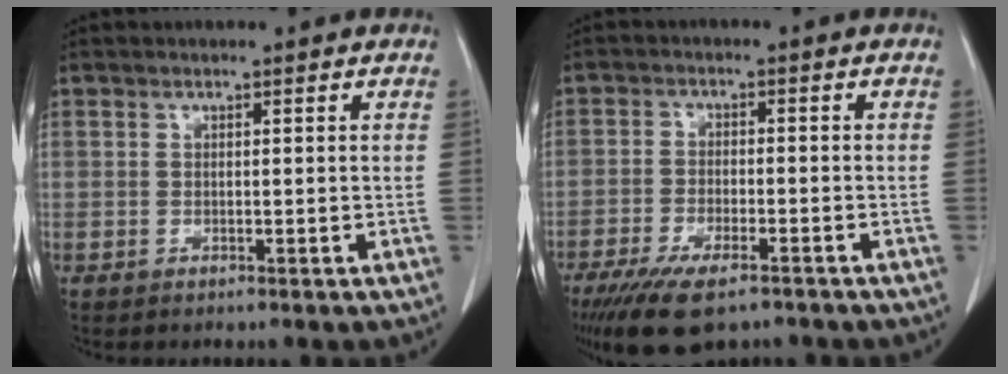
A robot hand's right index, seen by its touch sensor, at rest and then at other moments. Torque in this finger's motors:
{"motor_torque": [1.14, -1.00, 0.40, 0.07]}